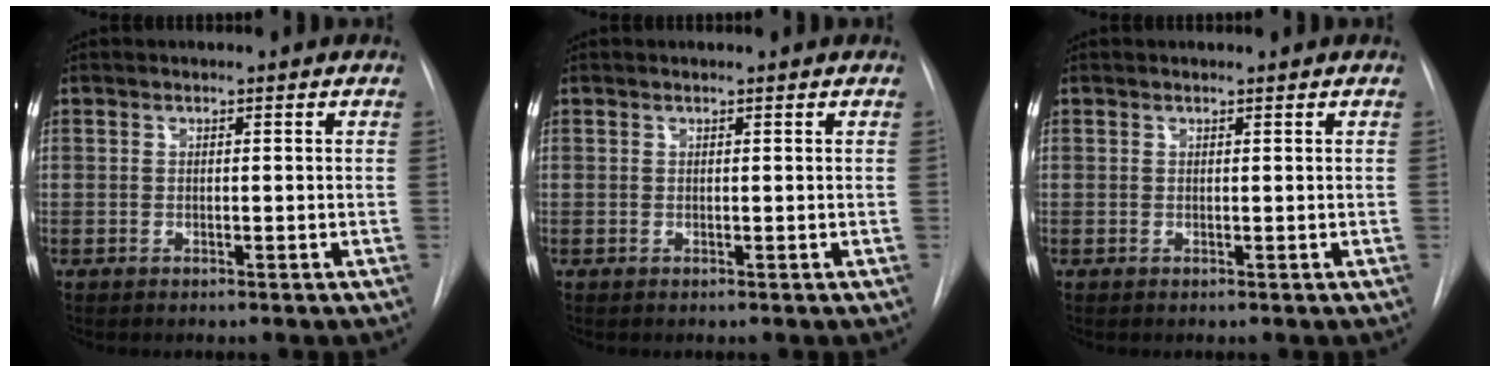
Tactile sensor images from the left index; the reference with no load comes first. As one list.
[{"total": 0.0}, {"total": 0.0}]